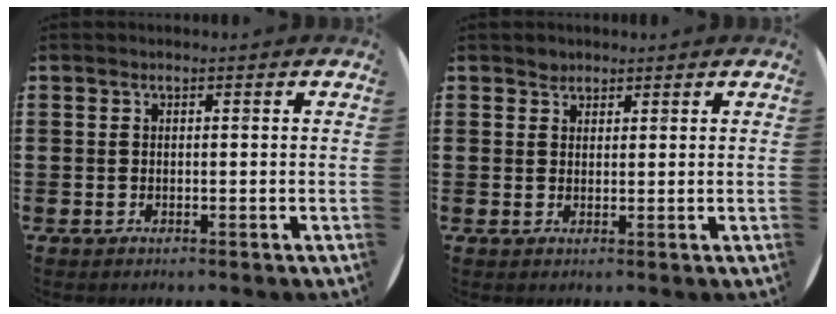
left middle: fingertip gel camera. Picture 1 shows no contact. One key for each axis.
{"total": 1.4, "fx": 1.2, "fy": 0.6, "fz": -0.1, "tx": 0.008, "ty": -0.003, "tz": 0.023}